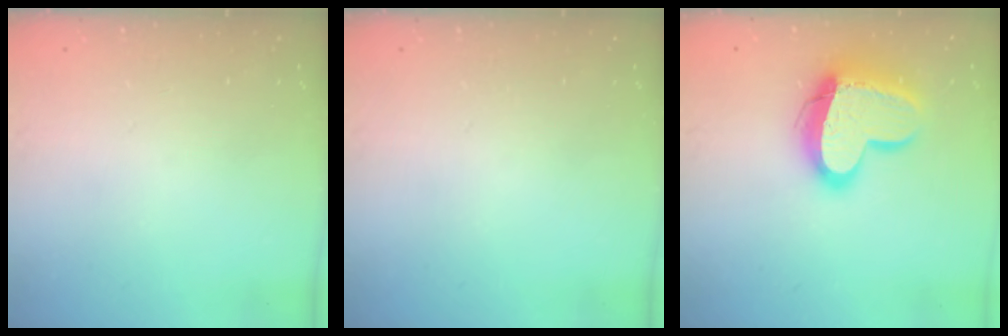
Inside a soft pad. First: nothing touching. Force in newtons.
{"total": 0.0}
{"total": 16.9, "press": 16.8, "slide": 1.5}